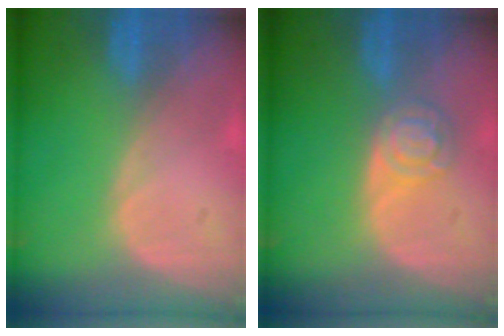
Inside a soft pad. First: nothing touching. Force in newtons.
{"total": 5.1, "press": 4.4, "slide": 2.5}